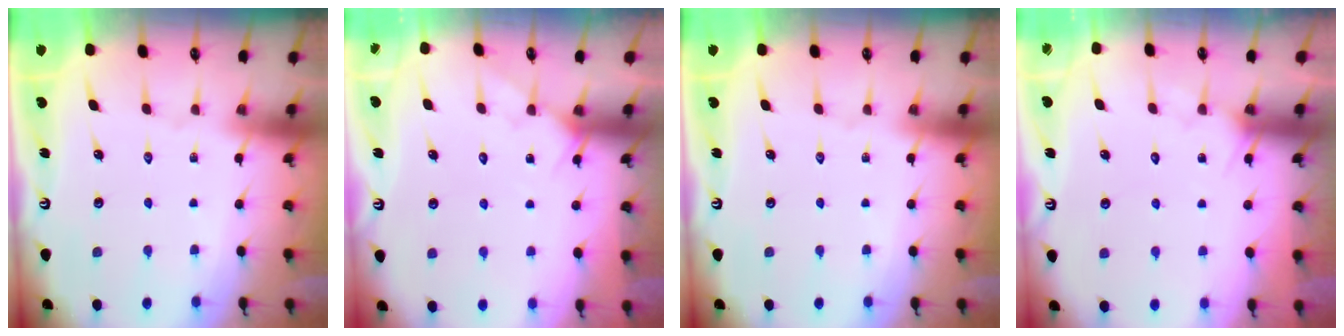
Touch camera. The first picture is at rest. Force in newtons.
{"total": 5.2, "press": 5.2, "slide": 0.5}
{"total": 0.0}
{"total": 5.8, "press": 5.8, "slide": 0.4}